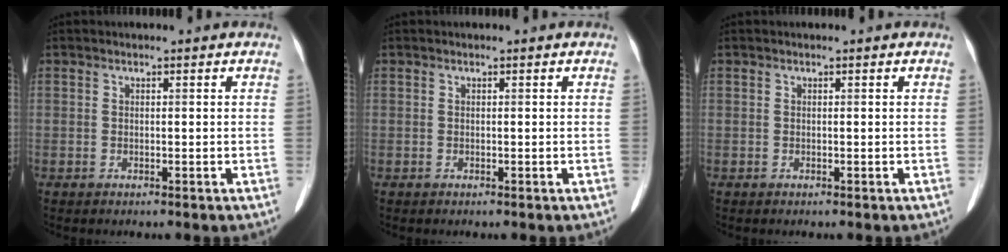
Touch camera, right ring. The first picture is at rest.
{"total": 0.0}
{"total": 0.0}